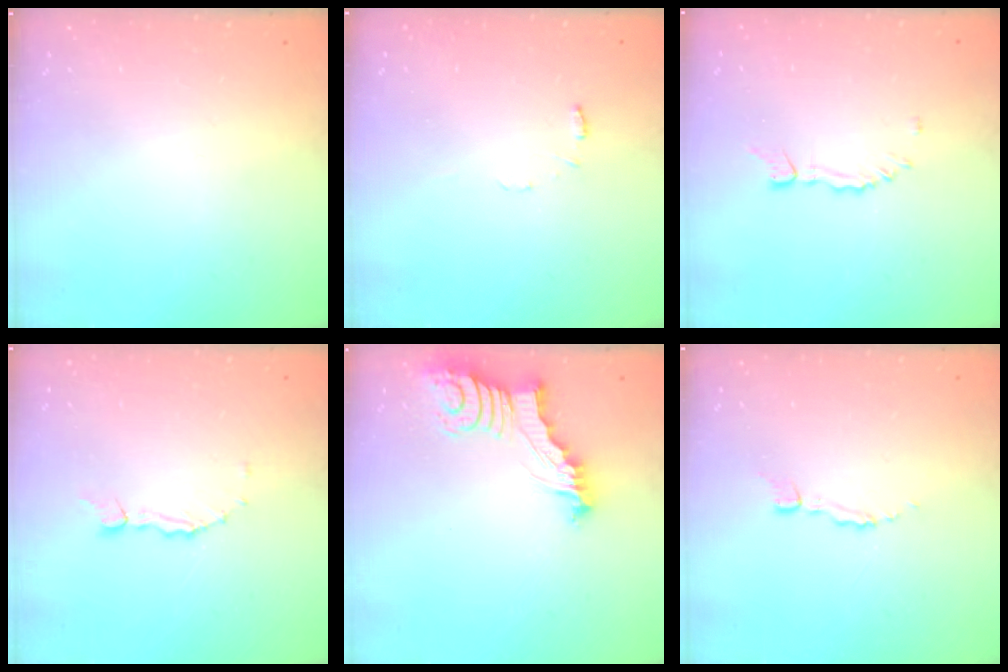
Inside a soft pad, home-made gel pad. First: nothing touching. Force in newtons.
{"total": 3.7, "press": 3.7, "slide": 0.2}
{"total": 3.4, "press": 3.4, "slide": 0.4}
{"total": 1.5, "press": 1.5, "slide": 0.2}
{"total": 4.4, "press": 4.3, "slide": 0.4}
{"total": 2.2, "press": 2.2, "slide": 0.2}